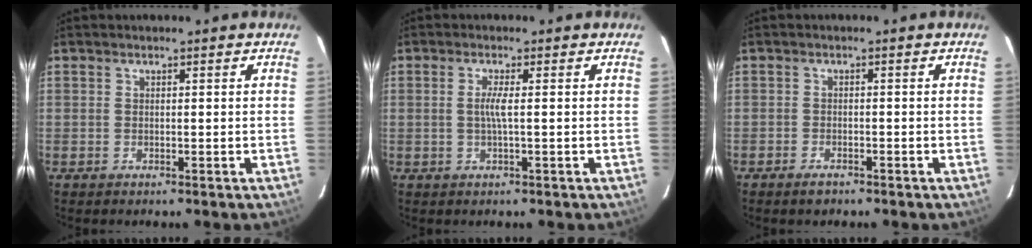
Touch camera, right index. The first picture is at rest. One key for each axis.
{"total": 2.3, "fx": -0.1, "fy": -0.3, "fz": 2.3, "tx": -0.044, "ty": -0.001, "tz": -0.004}
{"total": 2.1, "fx": -1.7, "fy": 0.9, "fz": 0.8, "tx": -0.023, "ty": 0.001, "tz": -0.030}